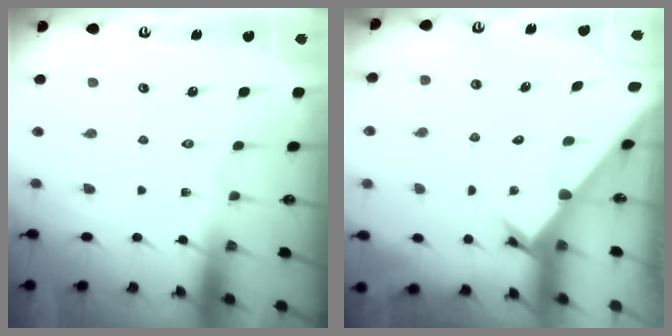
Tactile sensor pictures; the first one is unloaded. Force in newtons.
{"total": 2.4, "press": 2.4, "slide": 0.2}